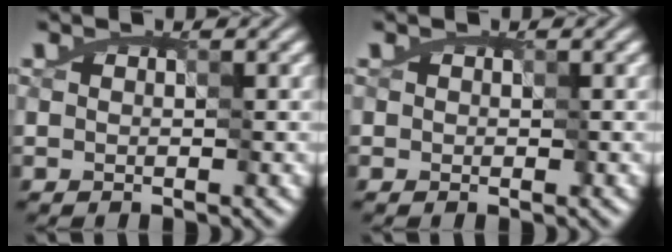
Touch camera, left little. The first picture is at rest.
{"total": 0.0}